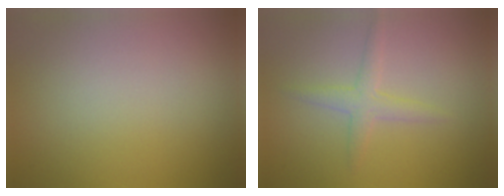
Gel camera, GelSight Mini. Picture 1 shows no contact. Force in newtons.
{"total": 2.0, "press": 2.0, "slide": 0.1}